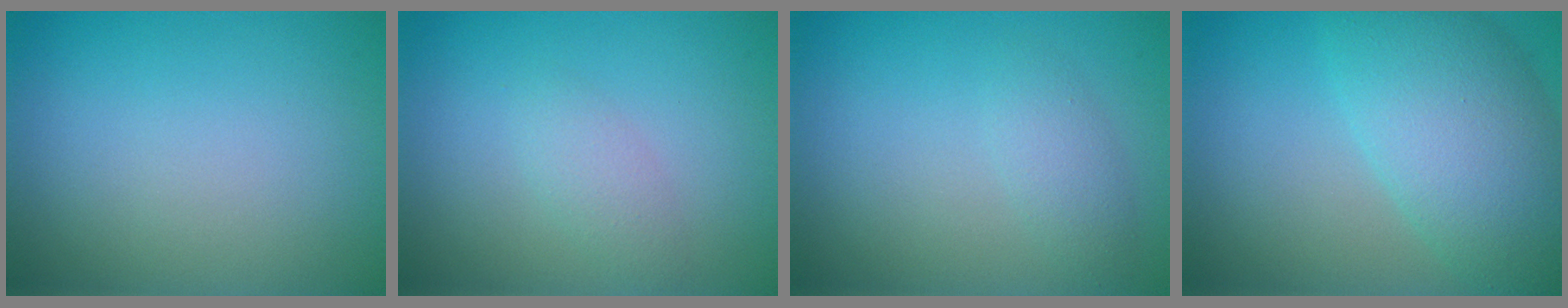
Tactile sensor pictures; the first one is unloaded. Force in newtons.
{"total": 1.5, "press": 1.5, "slide": 0.1}
{"total": 1.6, "press": 1.6, "slide": 0.0}
{"total": 8.1, "press": 8.1, "slide": 0.3}